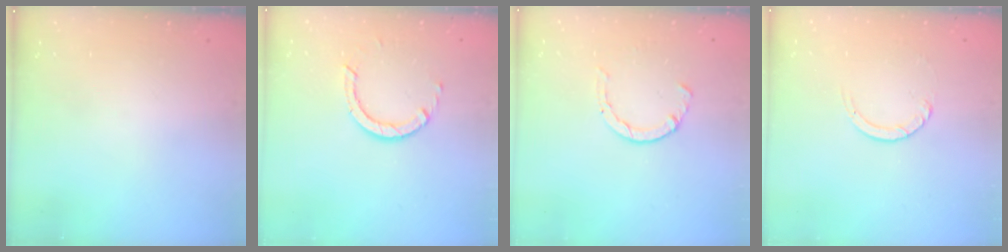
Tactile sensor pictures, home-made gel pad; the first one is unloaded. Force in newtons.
{"total": 3.2, "press": 3.2, "slide": 0.0}
{"total": 2.1, "press": 2.1, "slide": 0.5}
{"total": 2.4, "press": 2.4, "slide": 0.2}